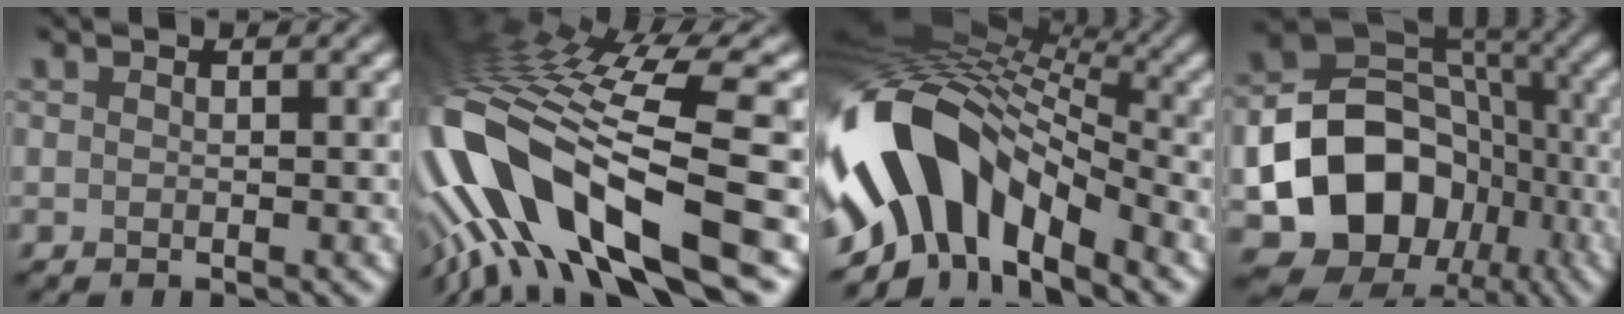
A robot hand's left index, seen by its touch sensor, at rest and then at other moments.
{"total": 14.8, "force": [-6.2, 4.0, 12.9], "torque": [-0.251, 0.016, -0.101]}
{"total": 12.3, "force": [-4.2, 7.2, 9.0], "torque": [-0.152, 0.009, -0.086]}
{"total": 15.1, "force": [-4.7, 12.1, 7.8], "torque": [-0.120, -0.007, -0.098]}